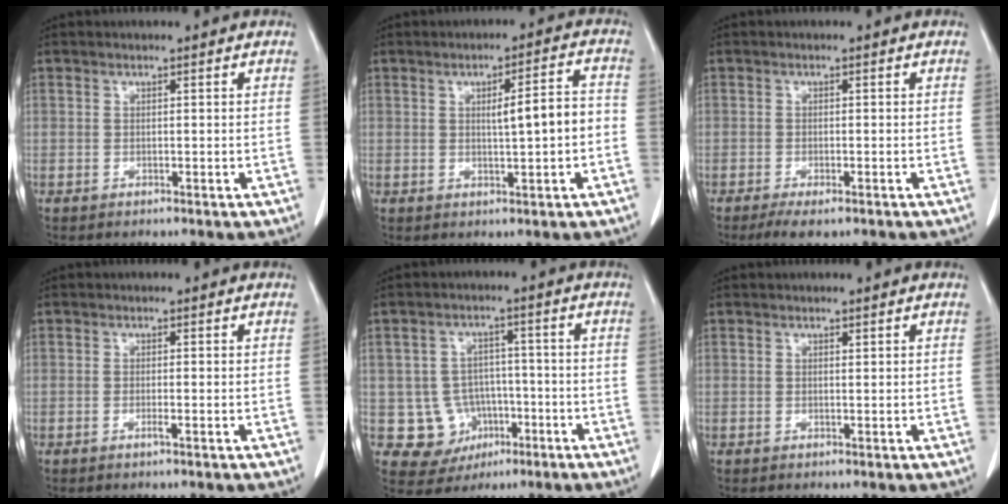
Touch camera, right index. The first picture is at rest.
{"total": 6.0, "force": [-0.3, 0.8, 5.9], "torque": [-0.087, 0.012, -0.001]}
{"total": 3.7, "force": [-2.6, 1.0, 2.4], "torque": [-0.039, -0.008, -0.038]}
{"total": 1.0, "force": [-0.5, -0.1, 0.8], "torque": [-0.017, 0.000, -0.009]}
{"total": 7.7, "force": [-2.1, 7.3, 1.5], "torque": [-0.029, 0.015, -0.020]}
{"total": 0.0}